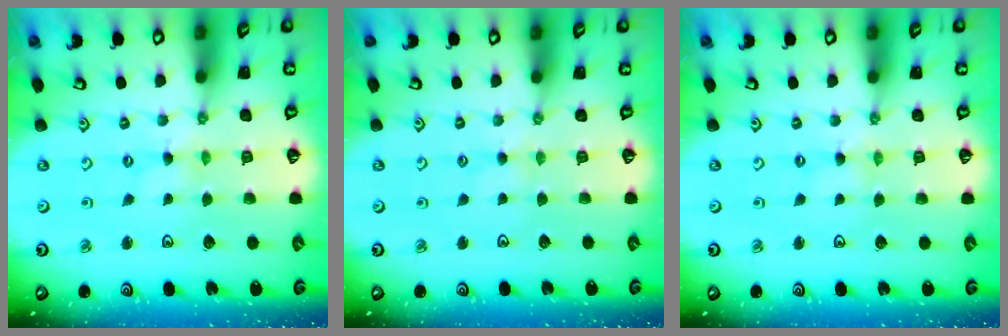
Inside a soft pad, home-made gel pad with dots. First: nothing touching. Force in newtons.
{"total": 2.8, "press": 2.7, "slide": 0.4}
{"total": 0.0}